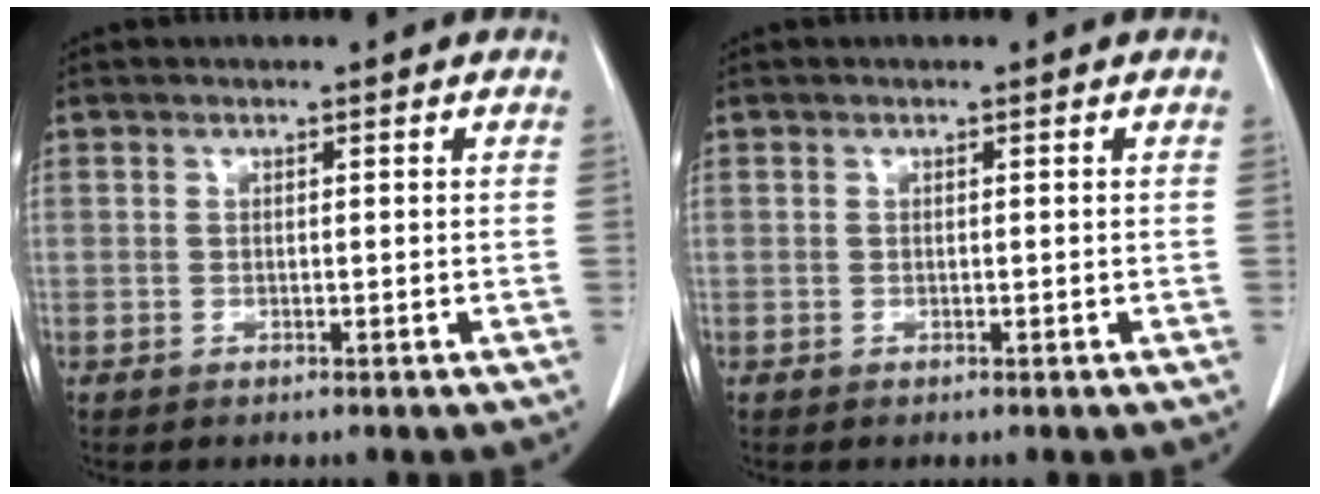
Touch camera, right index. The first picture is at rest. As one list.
[{"total": 0.0}]